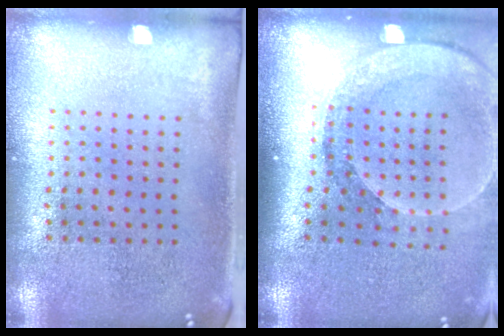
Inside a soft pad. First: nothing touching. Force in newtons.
{"total": 2.6, "press": 2.0, "slide": 1.7}